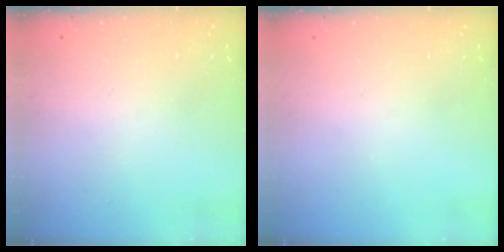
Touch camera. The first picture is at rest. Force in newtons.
{"total": 0.0}